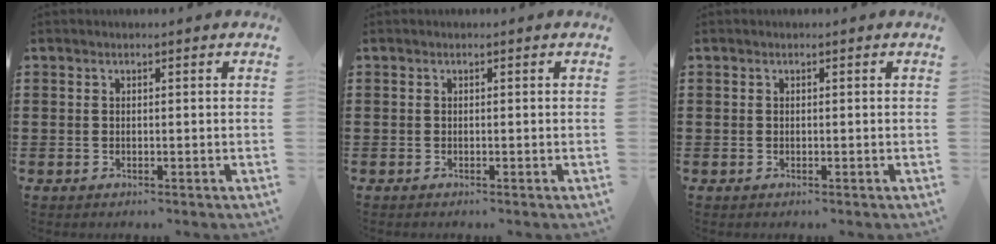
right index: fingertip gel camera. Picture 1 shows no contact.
{"total": 0.0}
{"total": 0.0}